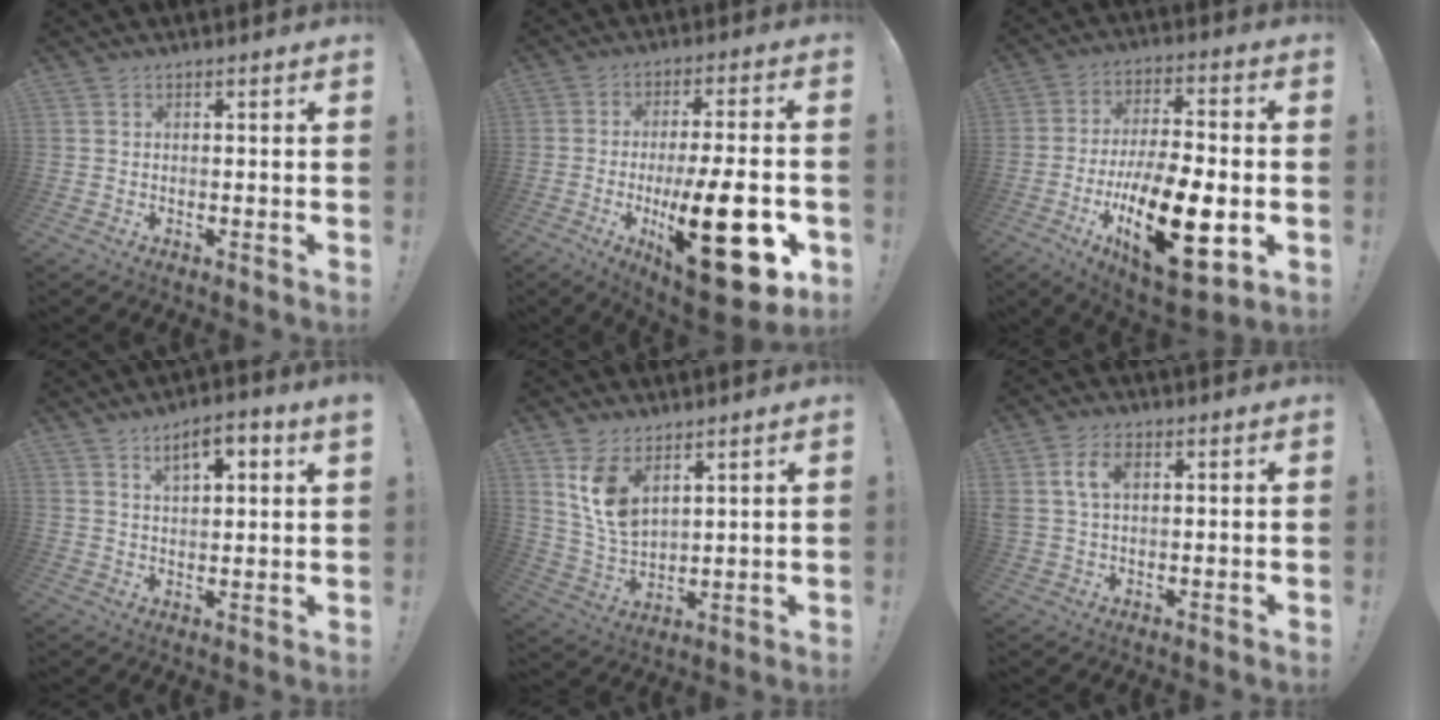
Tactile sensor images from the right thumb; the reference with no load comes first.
{"total": 25.6, "force": [-7.1, 7.8, 23.3], "torque": [-0.356, 0.032, -0.095]}
{"total": 24.4, "force": [-7.5, 10.2, 20.9], "torque": [-0.358, 0.039, -0.111]}
{"total": 7.2, "force": [4.1, 2.4, 5.4], "torque": [-0.086, -0.010, 0.067]}
{"total": 10.1, "force": [6.1, 5.7, 5.8], "torque": [-0.110, -0.033, 0.120]}
{"total": 6.6, "force": [1.8, 4.0, 4.9], "torque": [-0.101, 0.007, 0.033]}